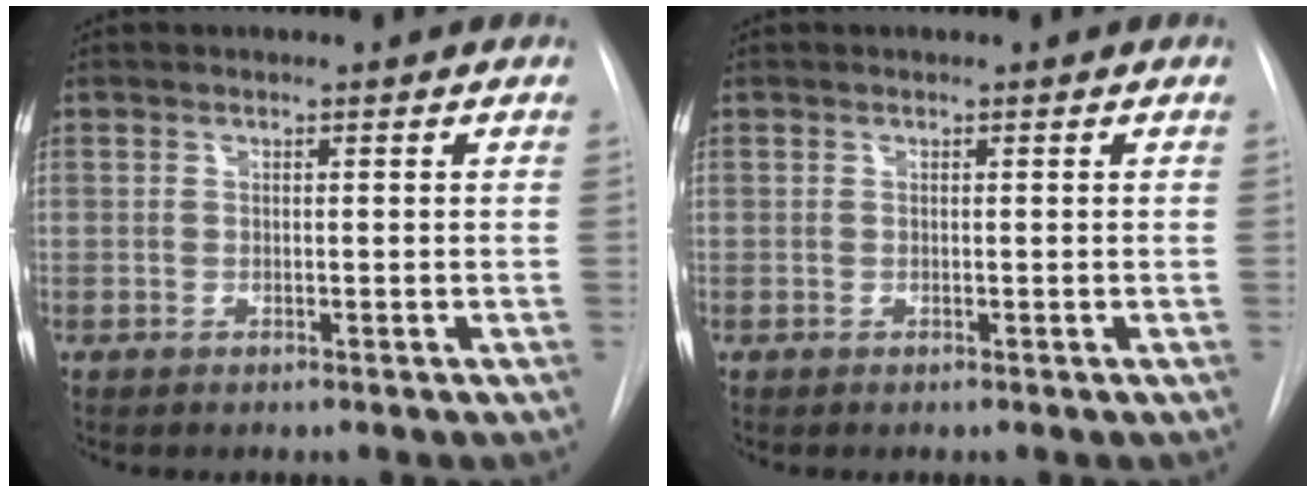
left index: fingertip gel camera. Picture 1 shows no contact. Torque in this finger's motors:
{"motor_torque": [-0.18, 0.22, 0.02, 0.00]}